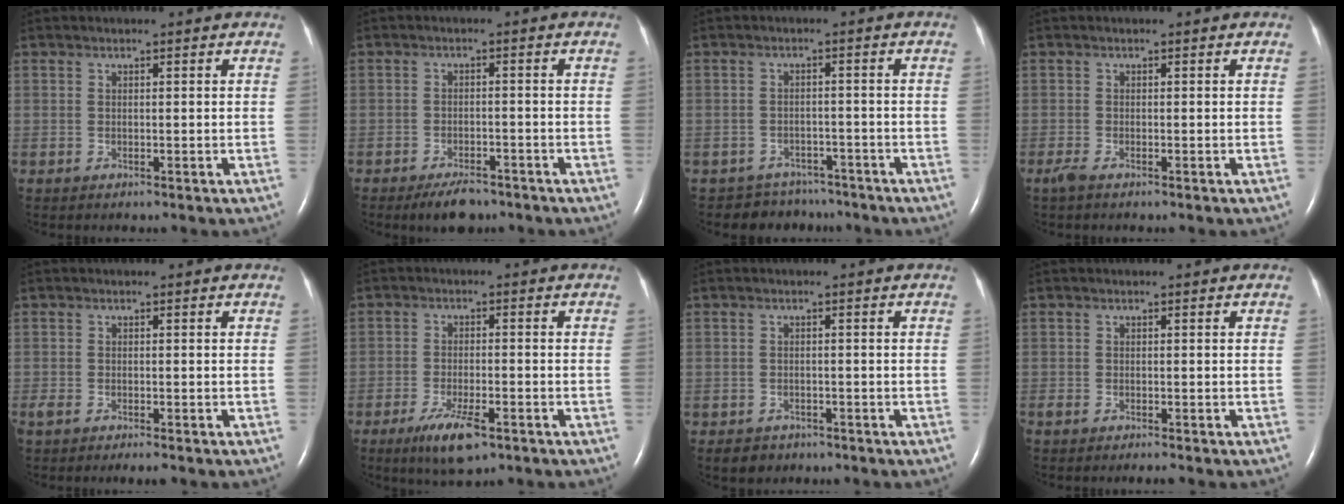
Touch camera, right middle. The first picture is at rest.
{"total": 4.6, "force": [-3.6, 1.7, 2.3], "torque": [-0.044, -0.002, -0.053]}
{"total": 5.6, "force": [-4.8, 2.7, -0.8], "torque": [0.017, 0.019, -0.066]}
{"total": 1.3, "force": [-0.9, 0.3, 0.9], "torque": [-0.031, -0.006, -0.020]}
{"total": 3.5, "force": [-2.6, 1.0, 2.1], "torque": [-0.043, -0.011, -0.040]}
{"total": 6.5, "force": [-3.9, 1.6, 5.0], "torque": [-0.099, -0.012, -0.063]}
{"total": 2.6, "force": [-1.8, 1.8, 0.3], "torque": [-0.010, 0.005, -0.024]}
{"total": 1.4, "force": [-1.2, 0.2, 0.7], "torque": [-0.019, -0.005, -0.020]}